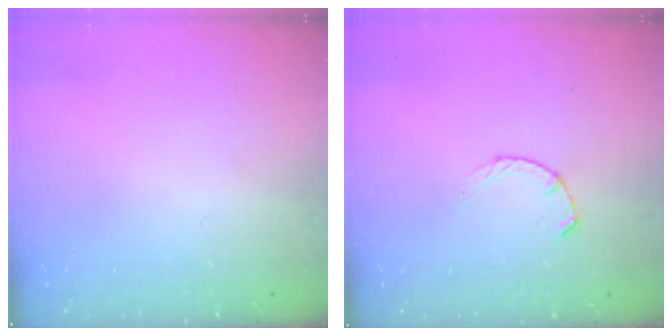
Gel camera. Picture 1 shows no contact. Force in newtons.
{"total": 2.3, "press": 2.2, "slide": 0.4}